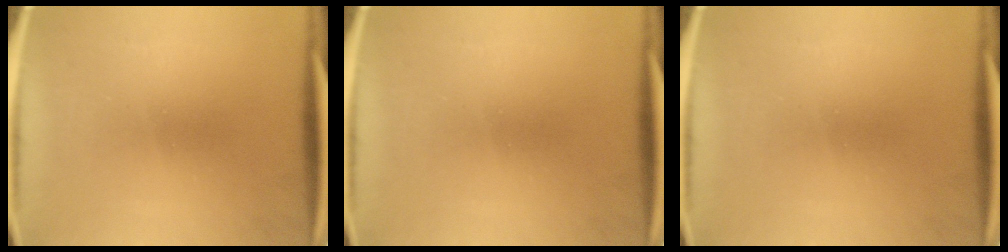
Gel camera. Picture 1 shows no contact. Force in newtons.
{"total": 0.0}
{"total": 0.0}